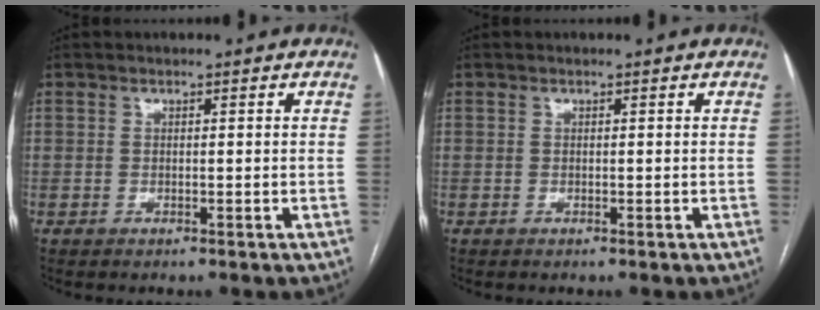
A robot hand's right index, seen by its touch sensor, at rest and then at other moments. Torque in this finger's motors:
{"motor_torque": [0.00, 0.00, 0.00, 0.01]}